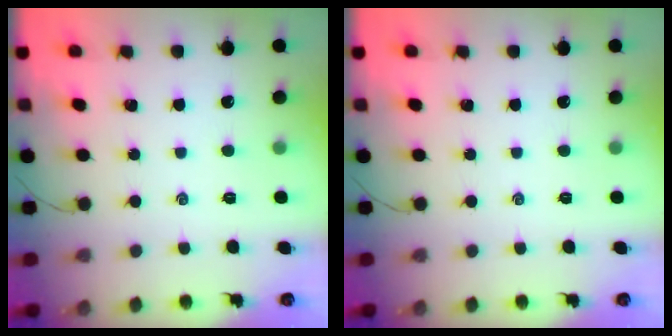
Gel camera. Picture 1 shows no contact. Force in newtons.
{"total": 0.0}